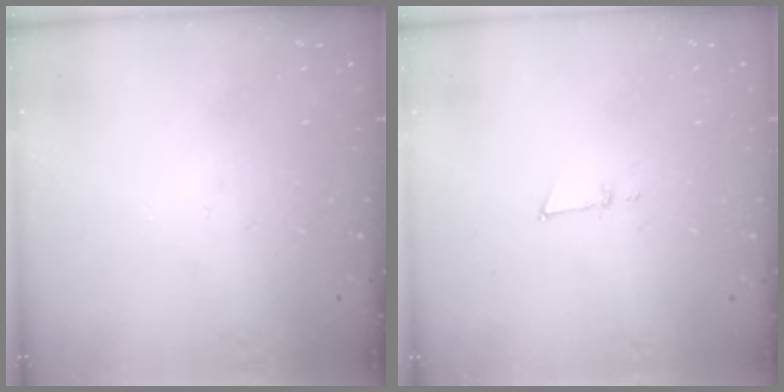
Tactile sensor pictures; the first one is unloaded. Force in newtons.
{"total": 4.2, "press": 4.0, "slide": 1.1}